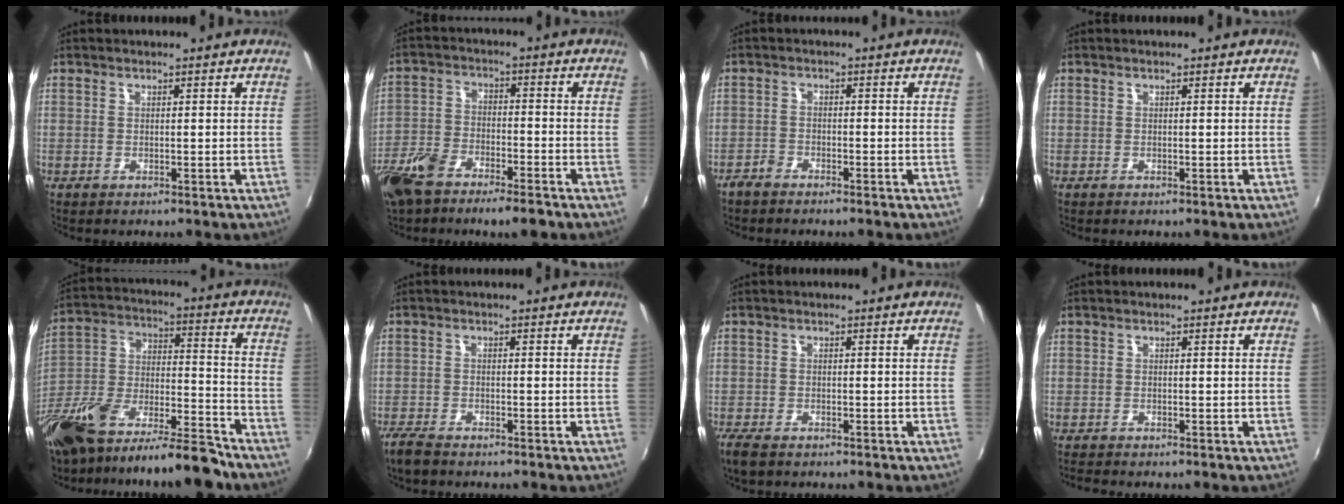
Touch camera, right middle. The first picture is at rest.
{"total": 11.9, "force": [-8.6, 4.1, 7.1], "torque": [-0.168, -0.019, -0.165]}
{"total": 2.6, "force": [-2.4, 0.8, 0.8], "torque": [-0.031, 0.000, -0.047]}
{"total": 0.0}
{"total": 19.6, "force": [-14.5, 5.9, 11.8], "torque": [-0.231, -0.013, -0.248]}
{"total": 3.8, "force": [-3.3, 1.0, 1.6], "torque": [-0.049, -0.013, -0.069]}
{"total": 3.5, "force": [-2.7, 1.3, 1.8], "torque": [-0.046, -0.013, -0.053]}
{"total": 1.5, "force": [-1.4, 0.2, 0.4], "torque": [-0.008, -0.012, -0.027]}